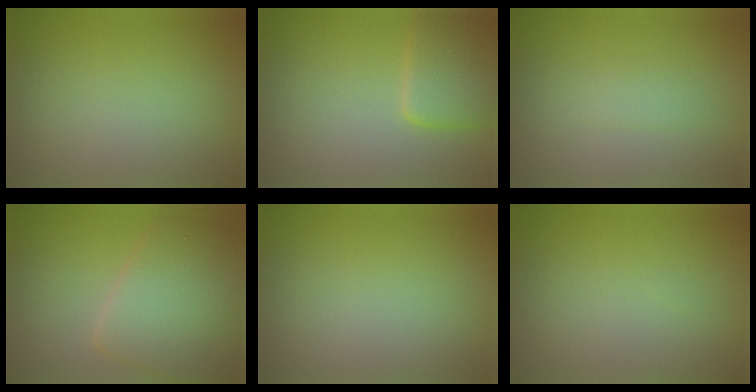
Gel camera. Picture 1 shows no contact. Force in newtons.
{"total": 3.9, "press": 3.9, "slide": 0.2}
{"total": 0.9, "press": 0.9, "slide": 0.0}
{"total": 7.1, "press": 7.1, "slide": 0.2}
{"total": 0.0}
{"total": 0.0}